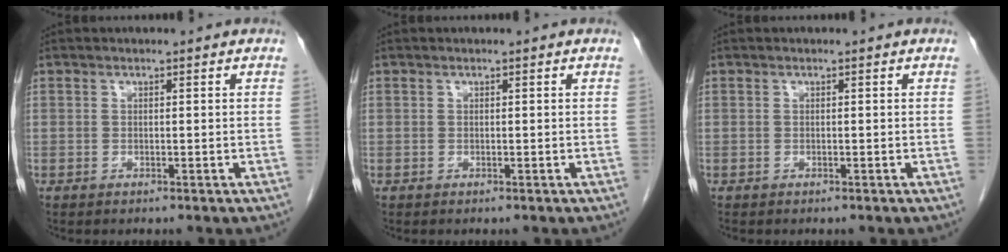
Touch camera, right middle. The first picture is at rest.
{"total": 0.0}
{"total": 0.0}